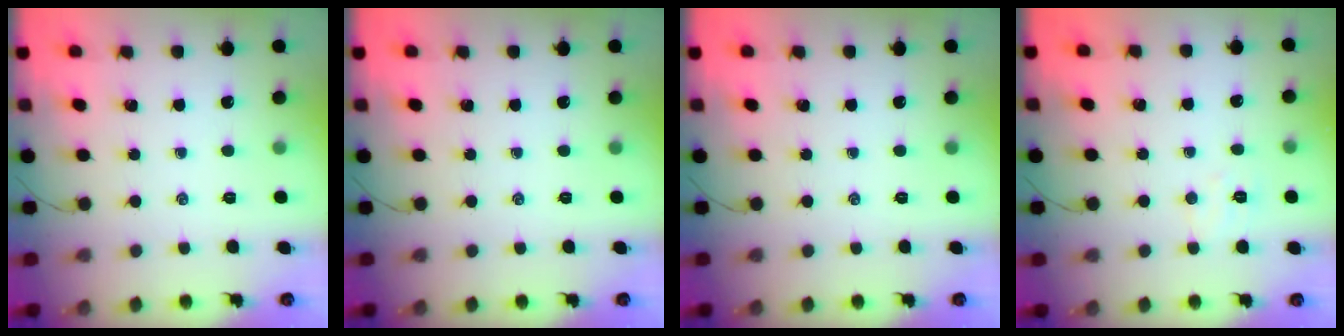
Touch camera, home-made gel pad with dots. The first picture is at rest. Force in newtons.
{"total": 0.0}
{"total": 0.0}
{"total": 4.0, "press": 3.9, "slide": 0.7}